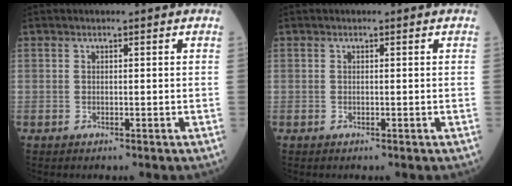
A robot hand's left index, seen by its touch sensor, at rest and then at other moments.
{"total": 0.0}